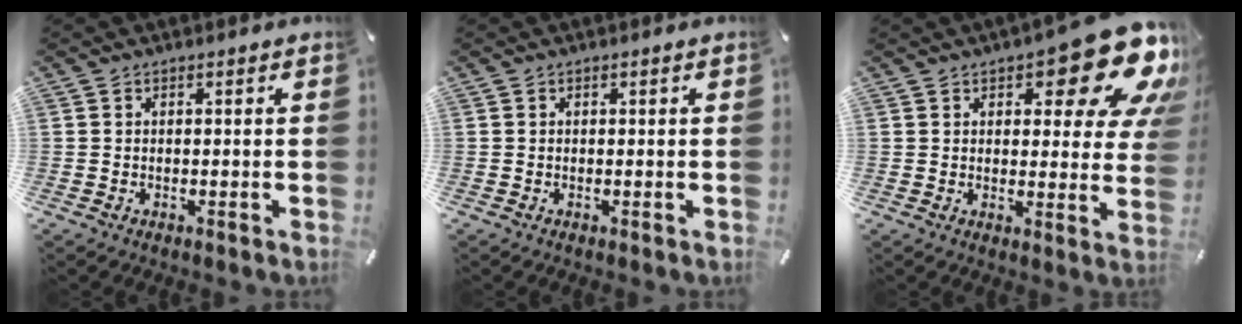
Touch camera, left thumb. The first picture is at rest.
{"total": 0.0}
{"total": 17.6, "force": [10.3, 6.8, 12.5], "torque": [-0.150, -0.077, 0.170]}